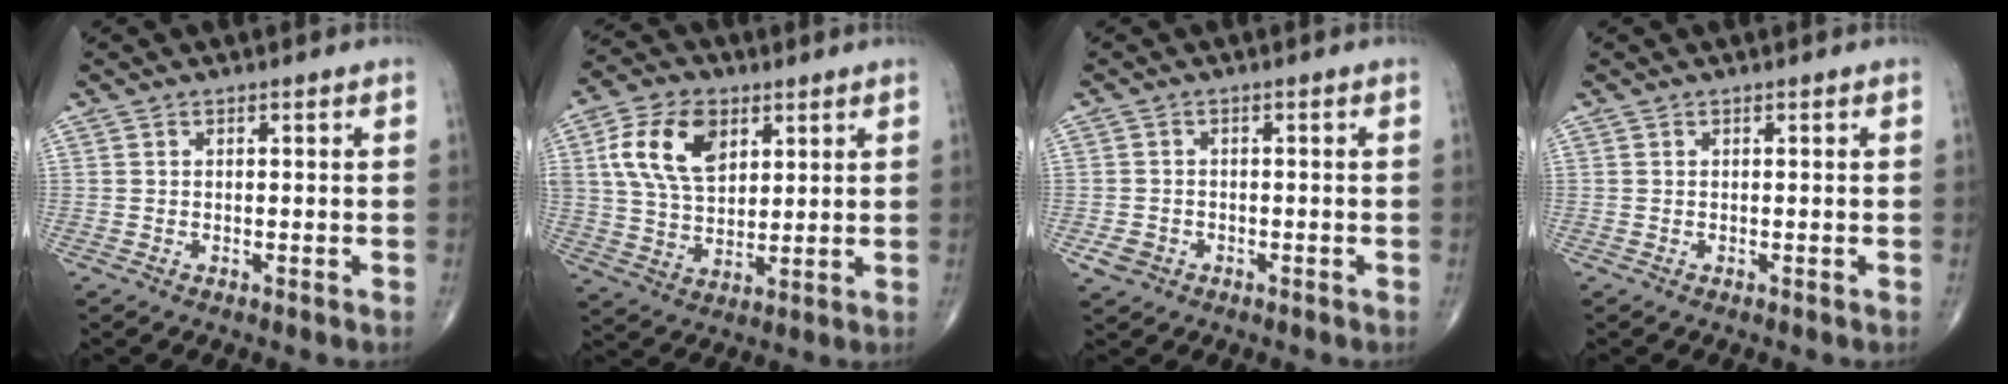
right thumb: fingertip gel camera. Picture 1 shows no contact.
{"total": 13.4, "force": [4.7, 8.5, 9.2], "torque": [-0.157, -0.008, 0.090]}
{"total": 2.7, "force": [-1.2, 2.3, 1.0], "torque": [-0.015, 0.007, -0.017]}
{"total": 0.0}